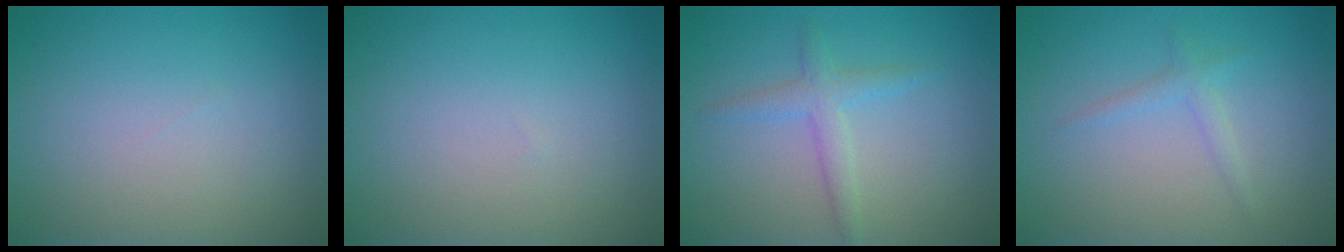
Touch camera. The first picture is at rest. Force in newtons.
{"total": 0.0}
{"total": 2.2, "press": 2.2, "slide": 0.1}
{"total": 1.3, "press": 1.3, "slide": 0.1}